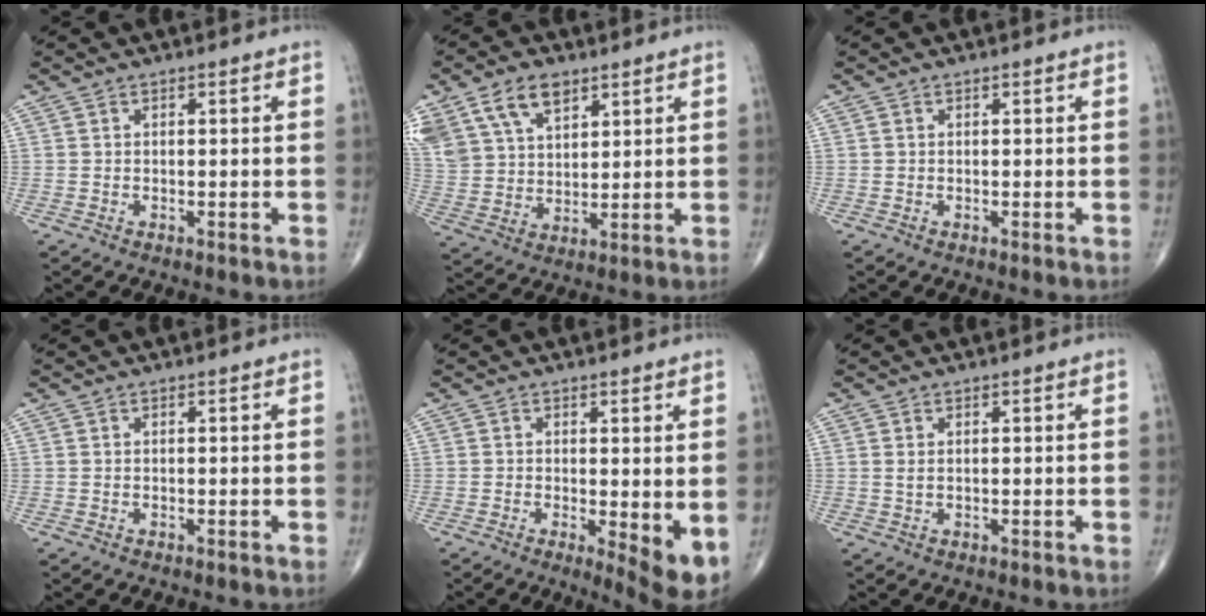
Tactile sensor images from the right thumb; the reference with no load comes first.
{"total": 15.4, "force": [8.6, 9.6, 8.4], "torque": [-0.170, -0.005, 0.171]}
{"total": 0.0}
{"total": 0.0}
{"total": 5.8, "force": [-0.2, 1.7, 5.5], "torque": [-0.076, -0.016, -0.003]}
{"total": 1.0, "force": [0.3, 0.5, 0.8], "torque": [-0.018, 0.002, 0.010]}